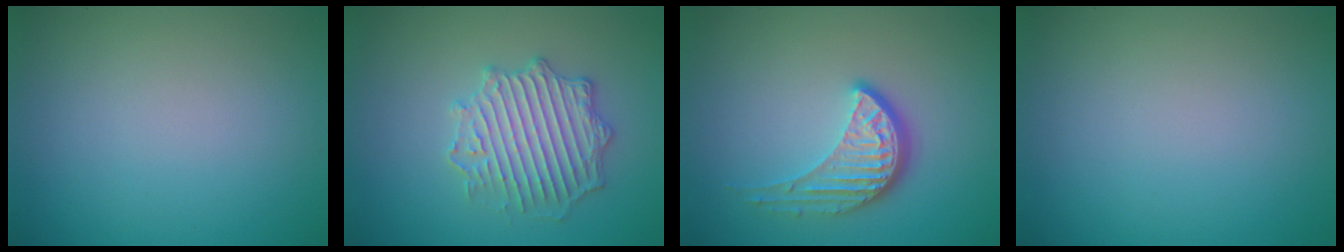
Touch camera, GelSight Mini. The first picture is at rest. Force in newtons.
{"total": 4.1, "press": 4.1, "slide": 0.3}
{"total": 3.9, "press": 3.0, "slide": 2.5}
{"total": 0.0}